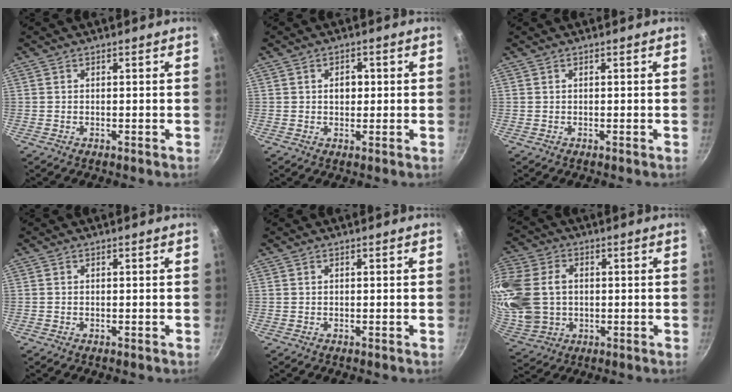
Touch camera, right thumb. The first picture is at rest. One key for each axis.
{"total": 3.0, "fx": 0.4, "fy": 2.2, "fz": 2.1, "tx": -0.016, "ty": 0.003, "tz": 0.004}
{"total": 0.0}
{"total": 0.0}
{"total": 0.0}
{"total": 24.7, "fx": 1.7, "fy": 19.3, "fz": 15.4, "tx": -0.409, "ty": 0.033, "tz": 0.049}